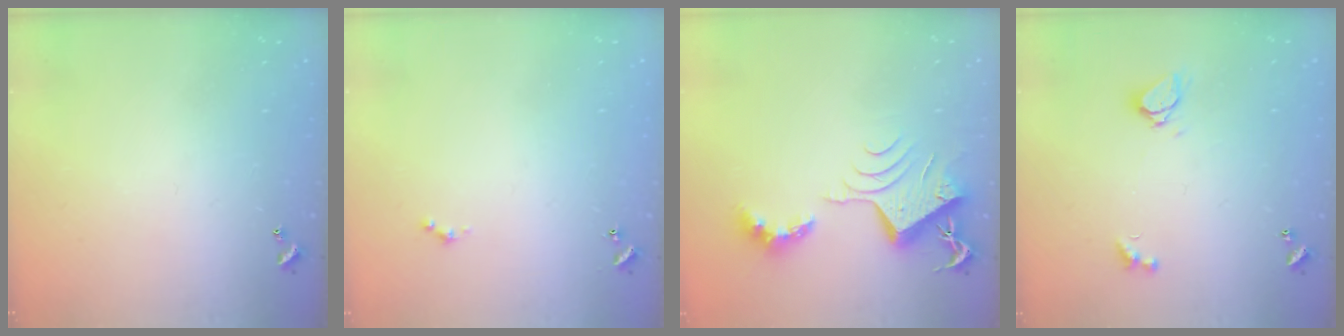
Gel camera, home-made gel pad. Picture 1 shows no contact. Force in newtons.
{"total": 0.0}
{"total": 9.4, "press": 9.3, "slide": 1.0}
{"total": 2.1, "press": 2.0, "slide": 0.5}